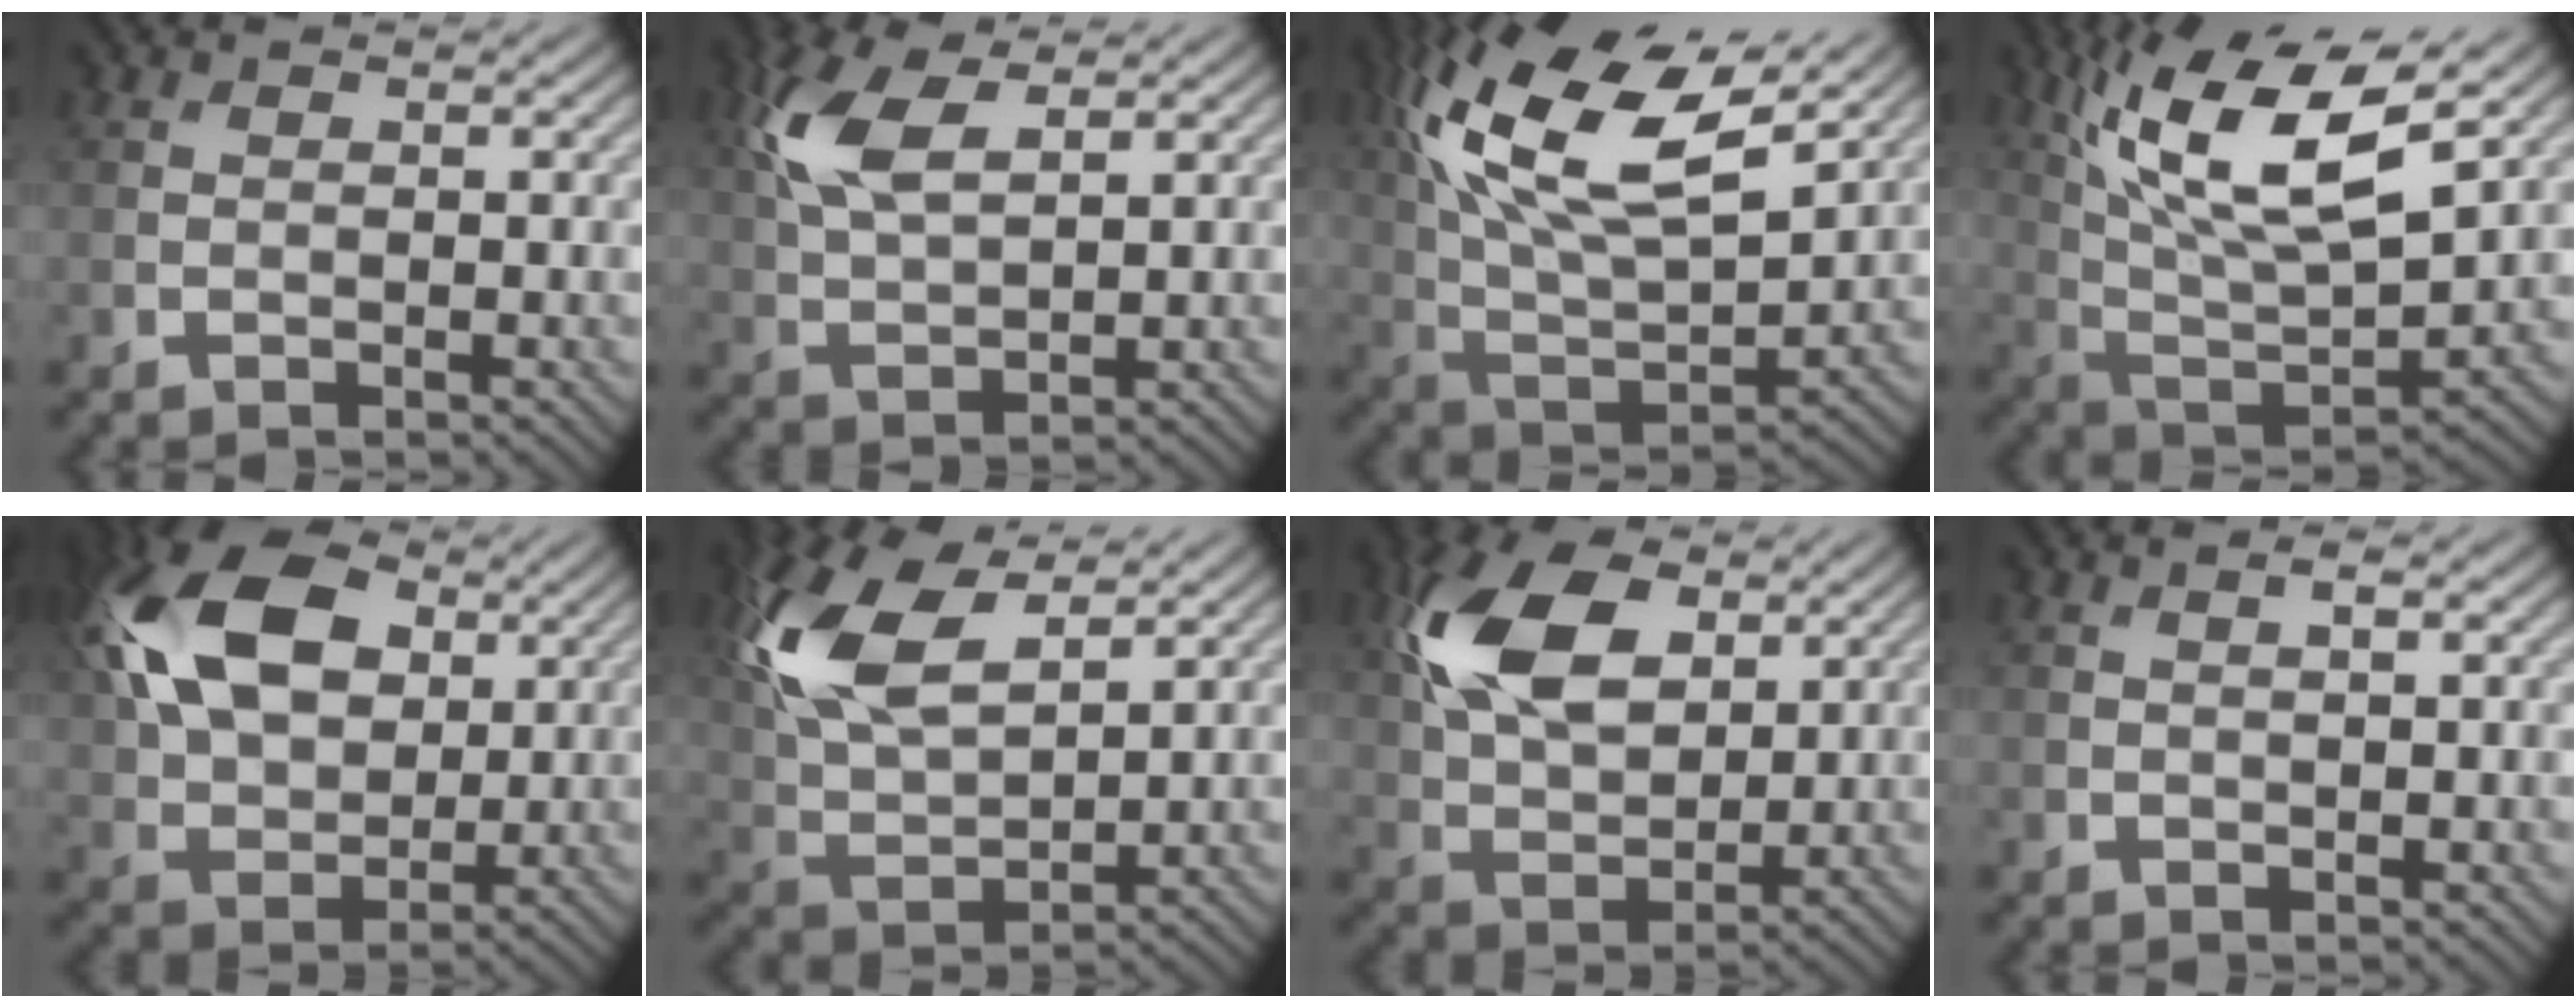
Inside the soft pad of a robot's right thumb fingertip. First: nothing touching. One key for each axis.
{"total": 8.3, "fx": 3.6, "fy": 3.7, "fz": 6.5, "tx": -0.163, "ty": 0.015, "tz": 0.071}
{"total": 17.2, "fx": 8.3, "fy": 7.2, "fz": 13.3, "tx": -0.307, "ty": 0.023, "tz": 0.153}
{"total": 15.8, "fx": 7.5, "fy": 5.3, "fz": 12.8, "tx": -0.274, "ty": 0.003, "tz": 0.148}
{"total": 15.6, "fx": 4.9, "fy": 9.9, "fz": 11.0, "tx": -0.257, "ty": 0.031, "tz": 0.088}
{"total": 13.0, "fx": 5.7, "fy": 6.3, "fz": 9.9, "tx": -0.245, "ty": 0.017, "tz": 0.114}
{"total": 12.3, "fx": 4.5, "fy": 7.1, "fz": 8.9, "tx": -0.211, "ty": 0.021, "tz": 0.085}
{"total": 1.1, "fx": 0.6, "fy": 0.1, "fz": 1.0, "tx": -0.020, "ty": 0.005, "tz": 0.011}